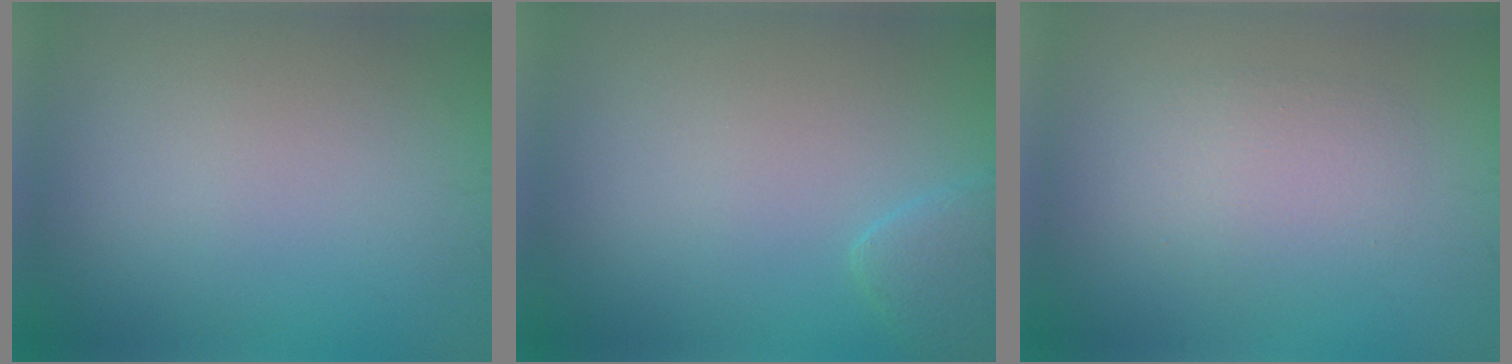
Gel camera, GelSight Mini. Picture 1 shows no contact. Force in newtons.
{"total": 1.7, "press": 1.7, "slide": 0.1}
{"total": 2.8, "press": 2.8, "slide": 0.2}